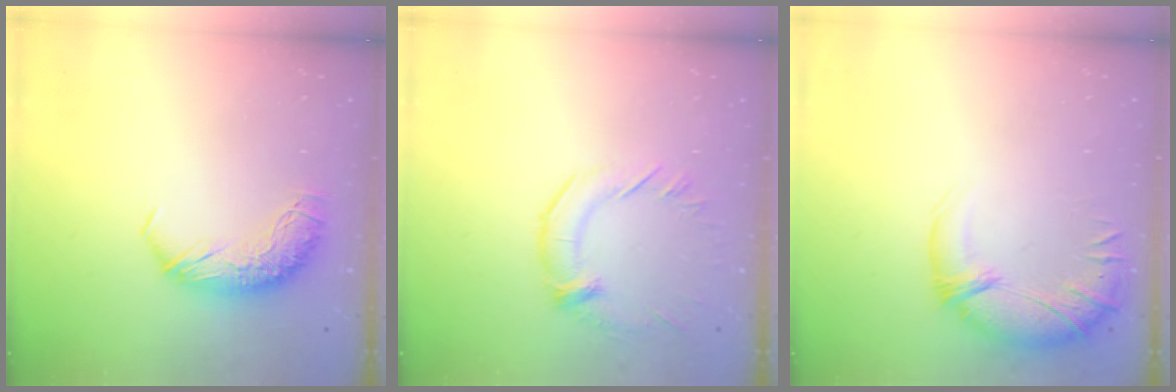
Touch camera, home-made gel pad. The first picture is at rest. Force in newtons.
{"total": 1.5, "press": 0.4, "slide": 1.4}
{"total": 3.0, "press": 1.5, "slide": 2.6}